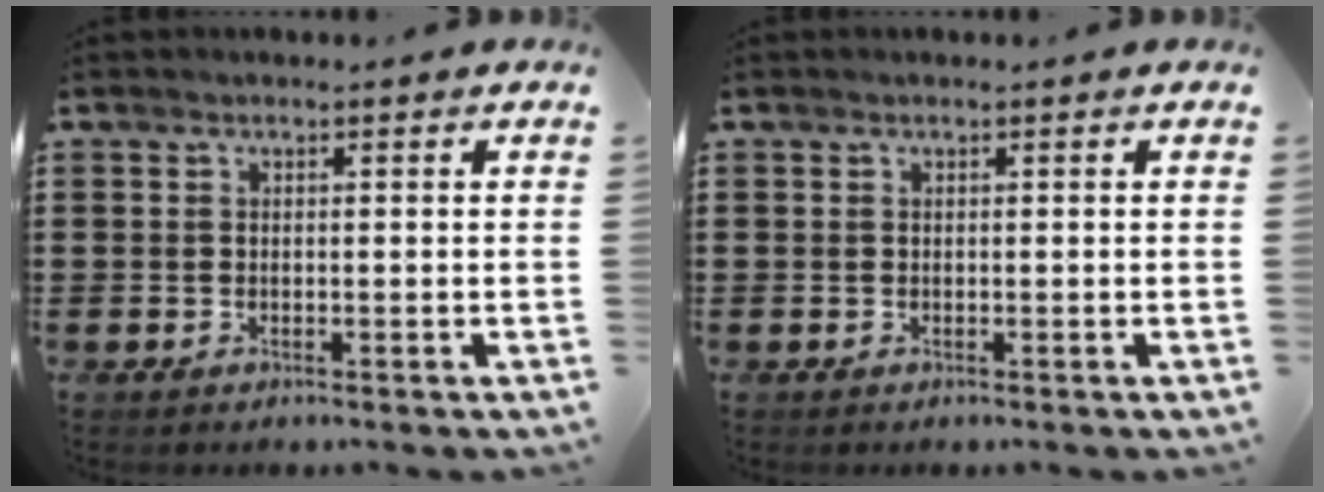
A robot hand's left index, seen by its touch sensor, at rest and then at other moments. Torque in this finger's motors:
{"motor_torque": [0.00, 0.00, -0.02, 0.00]}